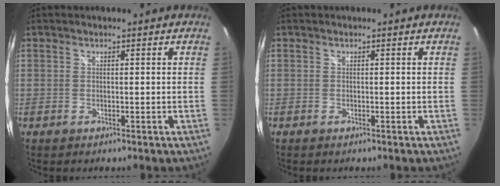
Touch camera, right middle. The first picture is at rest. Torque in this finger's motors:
{"motor_torque": [0.21, -0.19, 0.06, 0.01]}